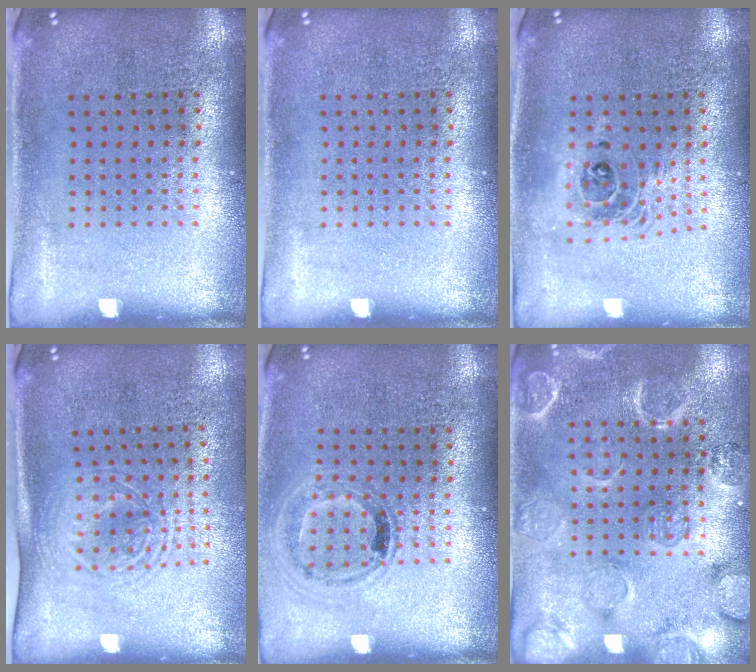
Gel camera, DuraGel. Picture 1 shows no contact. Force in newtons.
{"total": 0.0}
{"total": 1.7, "press": 1.4, "slide": 0.9}
{"total": 1.7, "press": 1.4, "slide": 1.1}
{"total": 1.0, "press": 1.0, "slide": 0.3}
{"total": 2.3, "press": 2.2, "slide": 0.6}